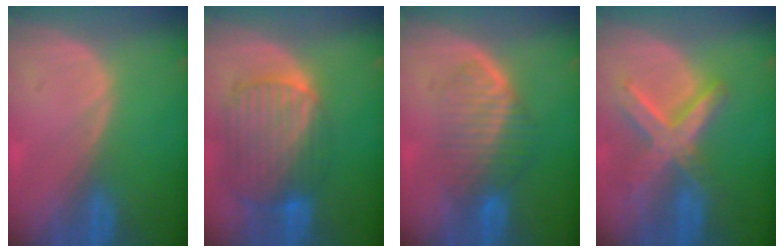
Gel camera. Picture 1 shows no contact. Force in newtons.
{"total": 10.4, "press": 8.8, "slide": 5.6}
{"total": 6.7, "press": 6.4, "slide": 1.7}
{"total": 8.3, "press": 7.2, "slide": 4.2}